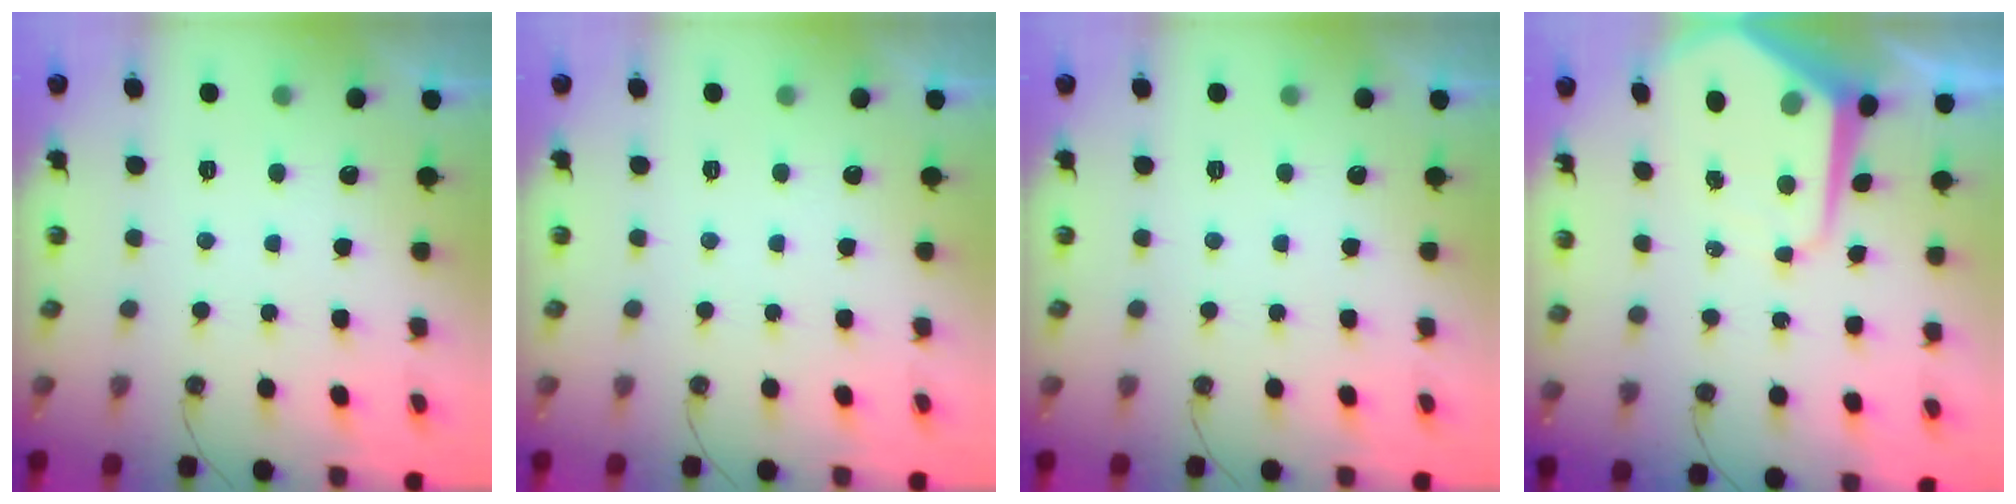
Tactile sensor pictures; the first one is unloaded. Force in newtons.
{"total": 0.0}
{"total": 0.0}
{"total": 9.7, "press": 9.7, "slide": 0.6}